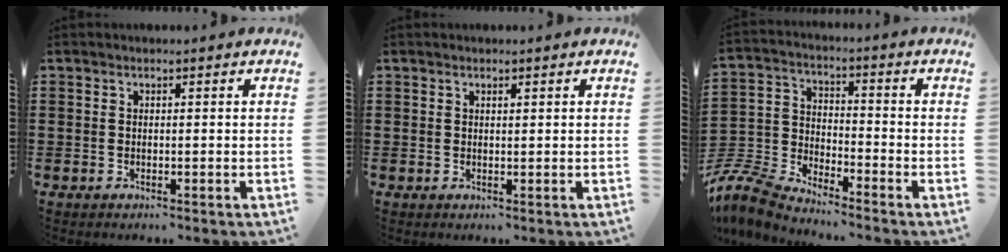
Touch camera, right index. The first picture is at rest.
{"total": 0.5, "force": [0.4, 0.2, 0.3], "torque": [-0.008, 0.000, 0.008]}
{"total": 7.8, "force": [-7.5, 1.0, 1.9], "torque": [-0.073, -0.004, -0.158]}